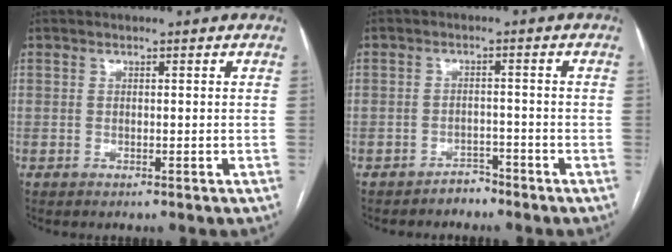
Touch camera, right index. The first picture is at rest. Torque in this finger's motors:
{"motor_torque": [-0.15, 0.08, -0.12, -0.05]}